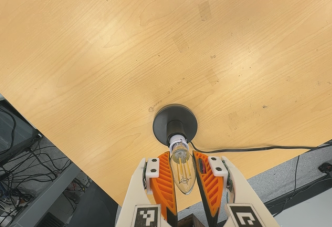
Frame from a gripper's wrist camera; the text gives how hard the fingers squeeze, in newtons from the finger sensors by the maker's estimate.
{"total": 13.4, "left": 13.5, "right": 13.3}